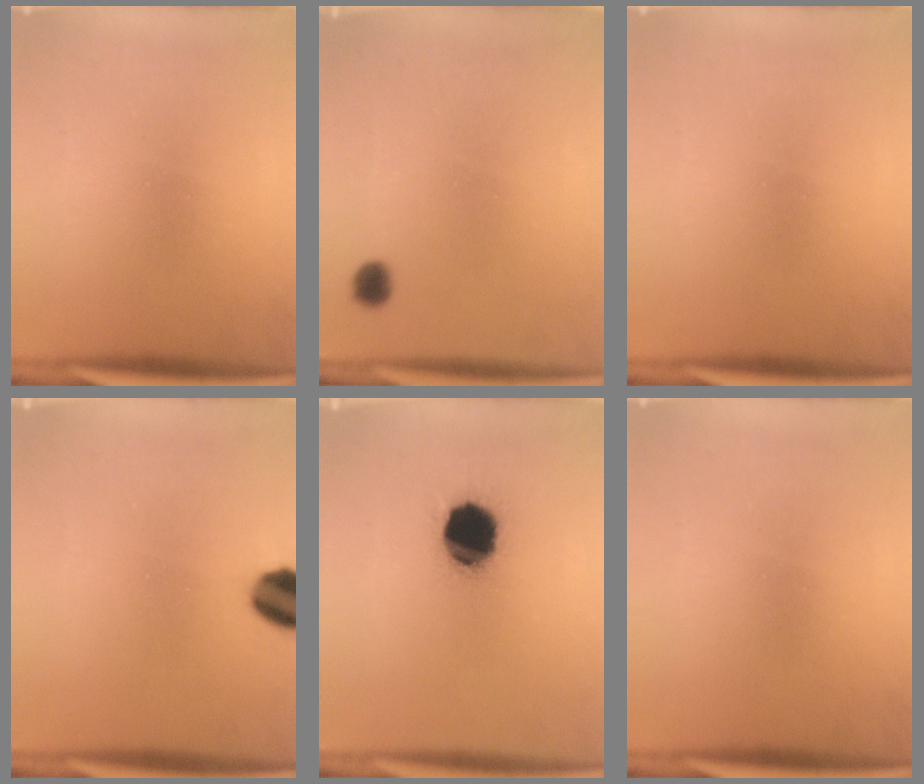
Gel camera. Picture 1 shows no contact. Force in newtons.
{"total": 2.3}
{"total": 0.0}
{"total": 8.6}
{"total": 14.9}
{"total": 0.0}